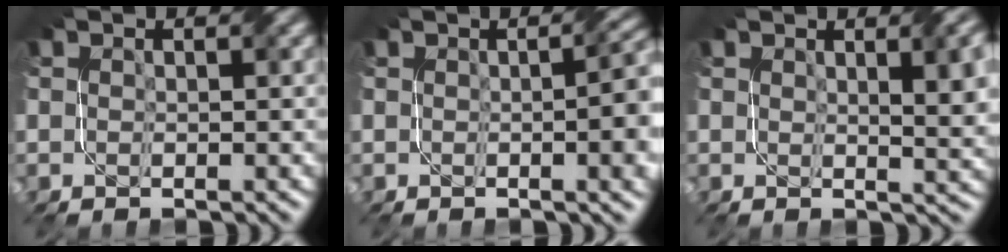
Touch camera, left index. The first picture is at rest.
{"total": 7.5, "force": [-0.1, 2.8, 7.0], "torque": [-0.041, 0.014, -0.004]}
{"total": 5.2, "force": [1.8, 1.7, 4.6], "torque": [-0.043, 0.003, 0.028]}